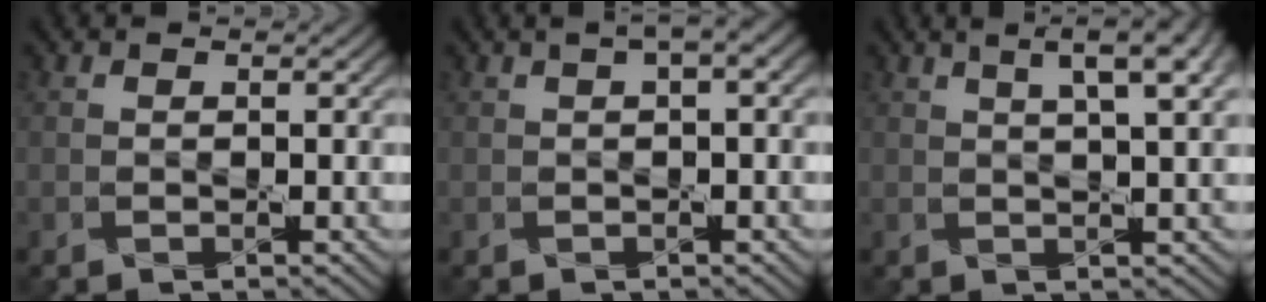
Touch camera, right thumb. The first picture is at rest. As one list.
[{"total": 2.4, "force": [0.8, 0.5, 2.3], "torque": [-0.035, 0.010, 0.012]}, {"total": 7.5, "force": [3.5, 1.9, 6.4], "torque": [-0.077, 0.022, 0.039]}]